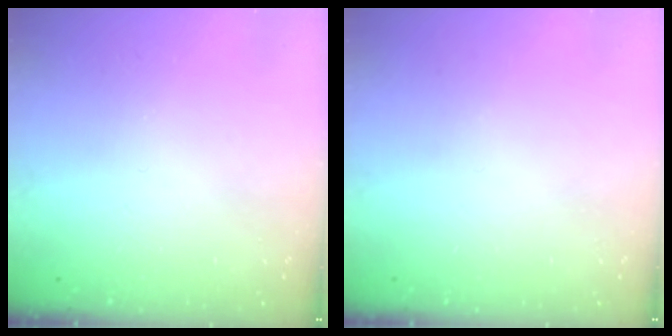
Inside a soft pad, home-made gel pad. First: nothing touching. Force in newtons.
{"total": 0.0}